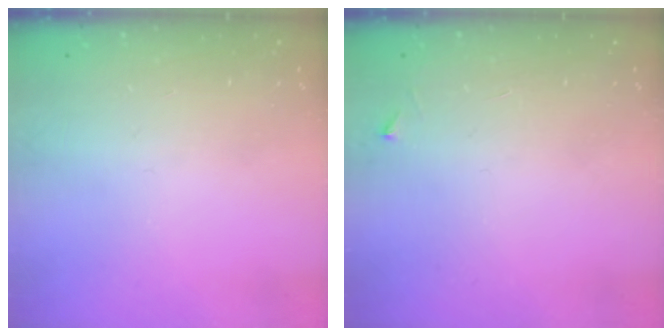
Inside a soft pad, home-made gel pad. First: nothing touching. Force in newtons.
{"total": 2.5, "press": 2.5, "slide": 0.3}